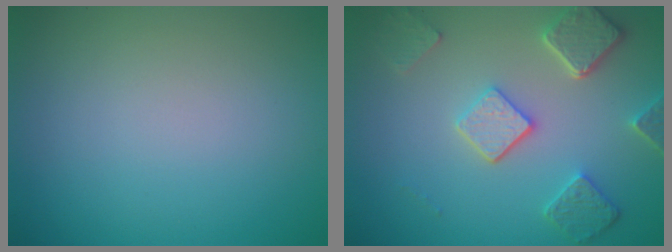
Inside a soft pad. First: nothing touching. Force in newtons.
{"total": 5.0, "press": 3.9, "slide": 3.1}